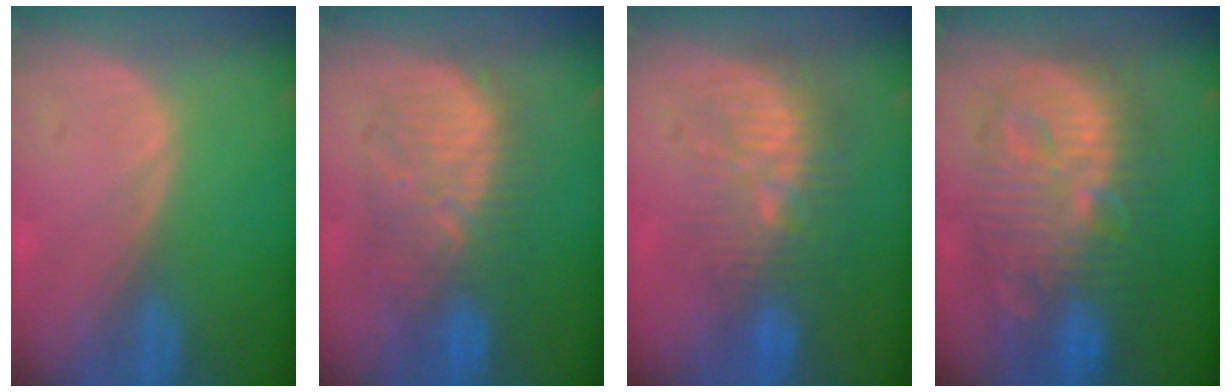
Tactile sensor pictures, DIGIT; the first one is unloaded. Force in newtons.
{"total": 9.1, "press": 9.1, "slide": 0.3}
{"total": 9.8, "press": 8.9, "slide": 4.0}
{"total": 13.1, "press": 13.1, "slide": 1.3}